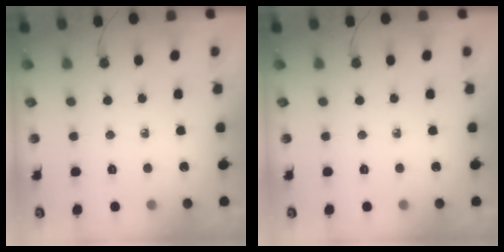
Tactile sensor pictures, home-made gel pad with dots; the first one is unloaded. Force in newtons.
{"total": 0.0}